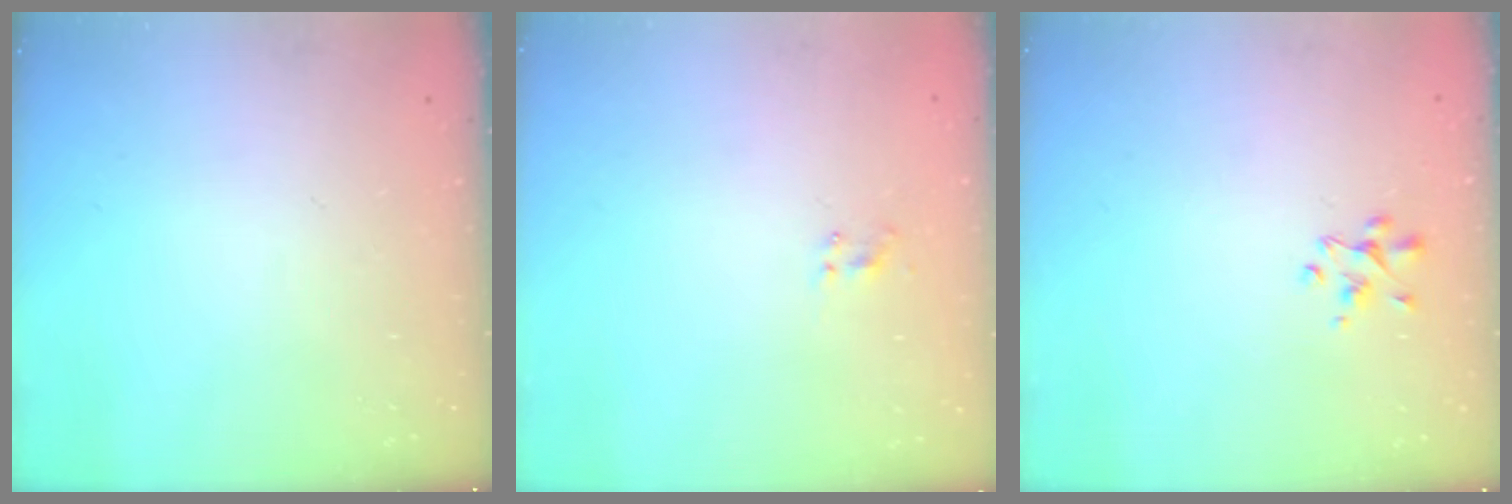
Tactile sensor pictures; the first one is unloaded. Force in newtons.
{"total": 1.5, "press": 1.3, "slide": 0.8}
{"total": 3.0, "press": 2.9, "slide": 0.9}